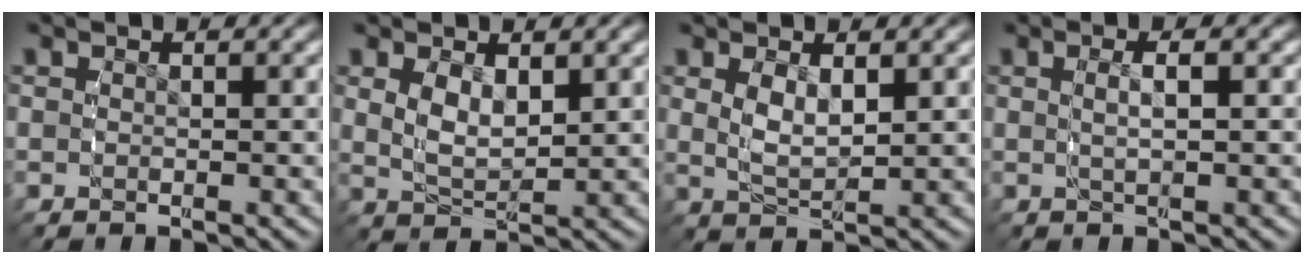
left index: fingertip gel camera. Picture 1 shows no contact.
{"total": 3.1, "force": [0.9, 1.6, 2.5], "torque": [-0.052, -0.019, 0.027]}
{"total": 2.9, "force": [0.8, 1.2, 2.5], "torque": [-0.054, -0.012, 0.025]}
{"total": 2.5, "force": [0.4, 0.4, 2.4], "torque": [-0.036, 0.003, 0.010]}